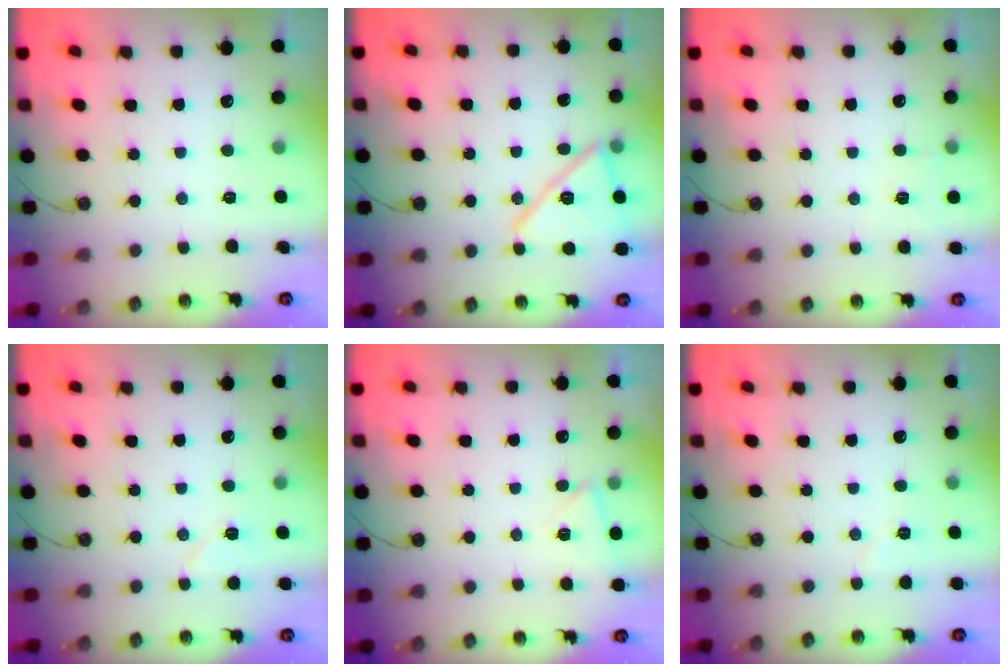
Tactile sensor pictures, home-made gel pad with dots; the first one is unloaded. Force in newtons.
{"total": 16.7, "press": 16.6, "slide": 2.1}
{"total": 5.9, "press": 2.3, "slide": 5.4}
{"total": 5.7, "press": 5.6, "slide": 1.4}
{"total": 5.3, "press": 4.7, "slide": 2.3}
{"total": 3.8, "press": 3.4, "slide": 1.8}